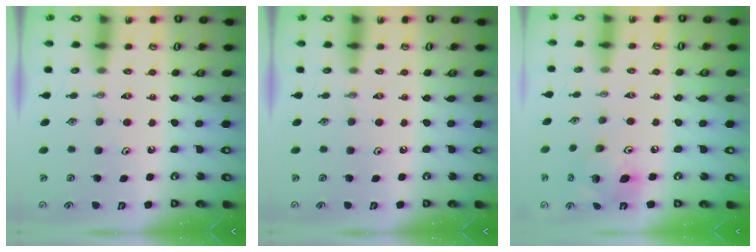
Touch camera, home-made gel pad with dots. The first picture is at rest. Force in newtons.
{"total": 0.0}
{"total": 13.0, "press": 12.8, "slide": 2.2}